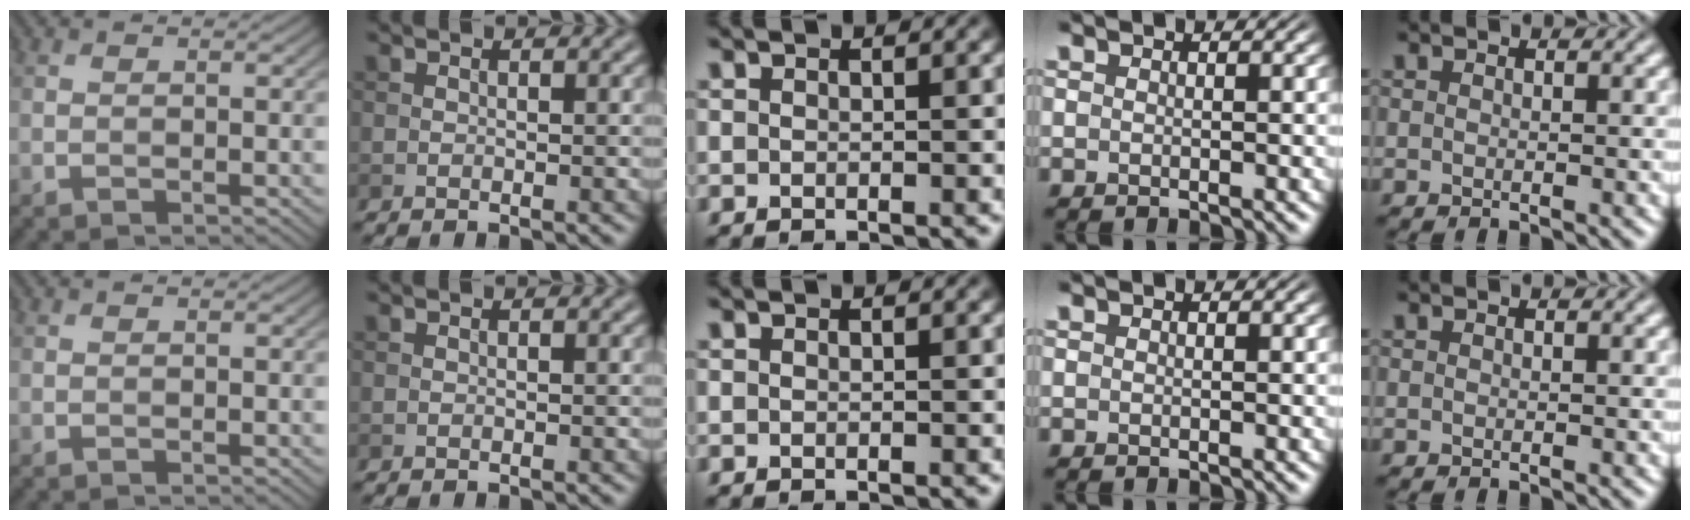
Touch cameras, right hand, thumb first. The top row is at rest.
{}